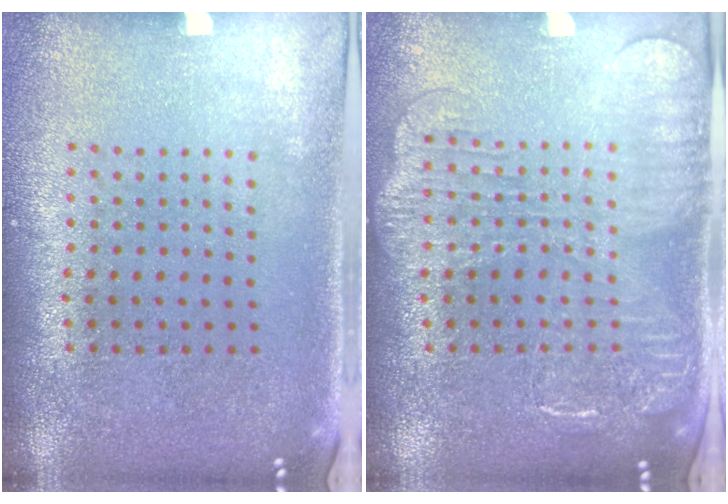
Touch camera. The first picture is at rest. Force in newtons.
{"total": 2.1, "press": 1.9, "slide": 0.9}